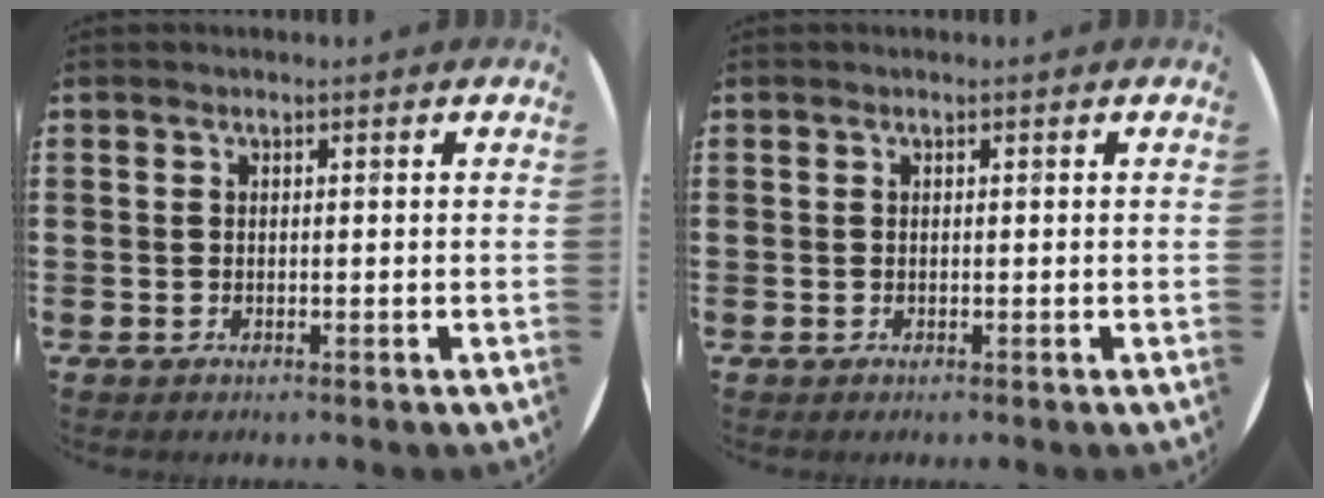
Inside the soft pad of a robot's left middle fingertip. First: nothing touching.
{"total": 0.0}